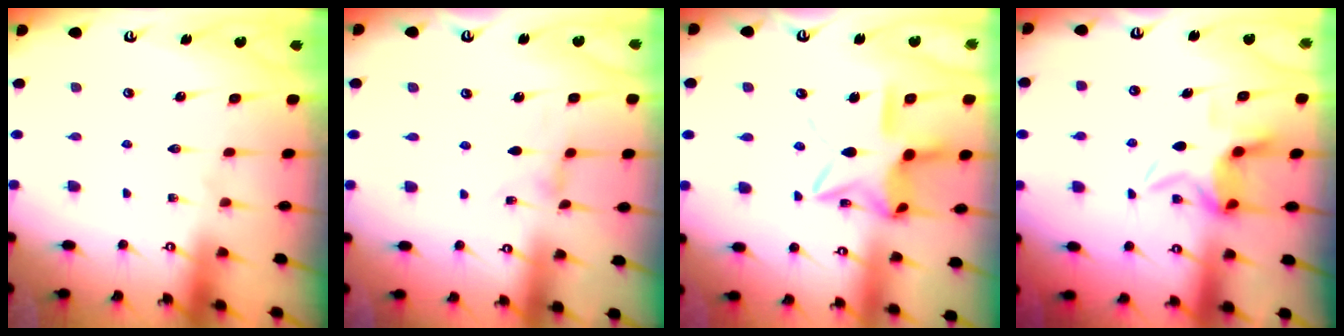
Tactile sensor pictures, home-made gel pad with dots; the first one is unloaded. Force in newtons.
{"total": 0.6, "press": 0.5, "slide": 0.3}
{"total": 15.2, "press": 15.1, "slide": 1.2}
{"total": 5.3, "press": 5.2, "slide": 1.1}